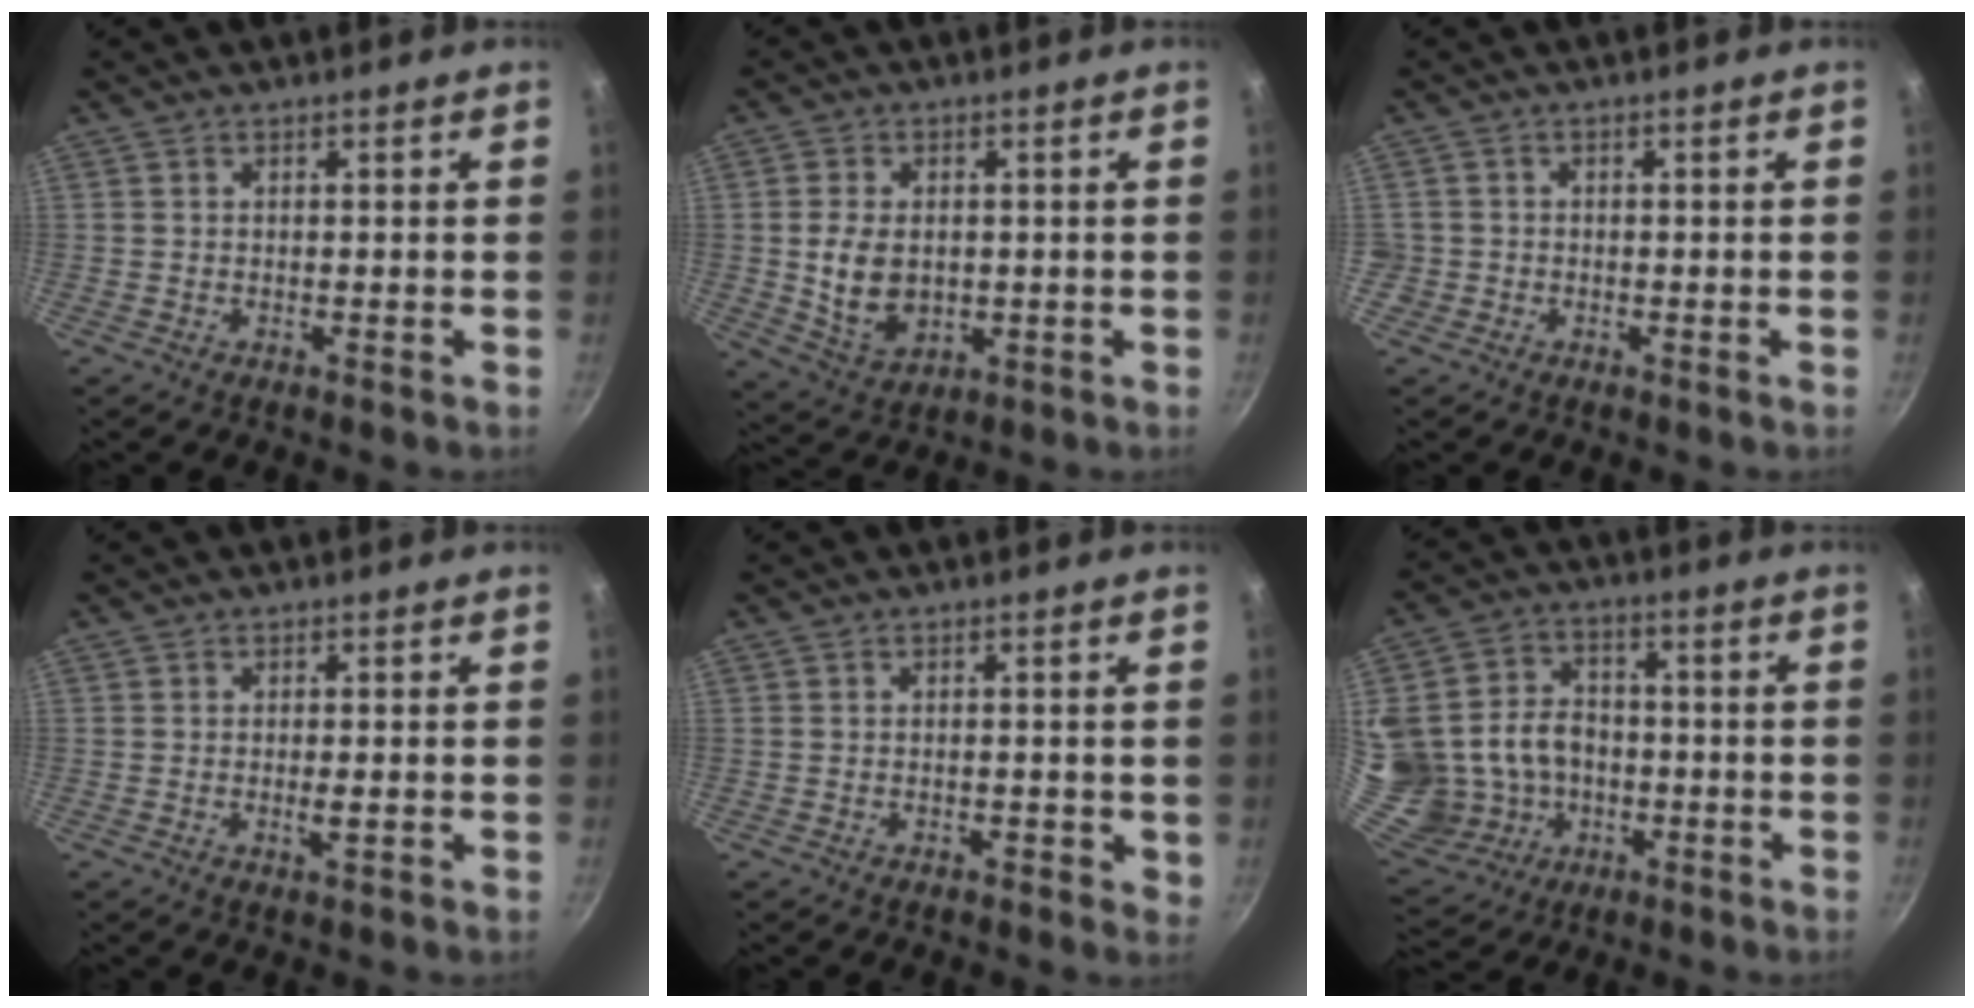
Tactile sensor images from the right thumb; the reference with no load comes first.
{"total": 8.8, "force": [0.1, 6.2, 6.3], "torque": [-0.107, -0.007, 0.014]}
{"total": 1.5, "force": [-0.4, 1.4, 0.1], "torque": [0.005, 0.009, -0.004]}
{"total": 1.8, "force": [-0.3, 0.4, 1.7], "torque": [-0.035, -0.002, -0.005]}
{"total": 2.3, "force": [-0.2, 1.4, 1.8], "torque": [-0.017, -0.002, -0.003]}
{"total": 19.1, "force": [-2.0, 16.2, 10.0], "torque": [-0.207, 0.023, -0.016]}